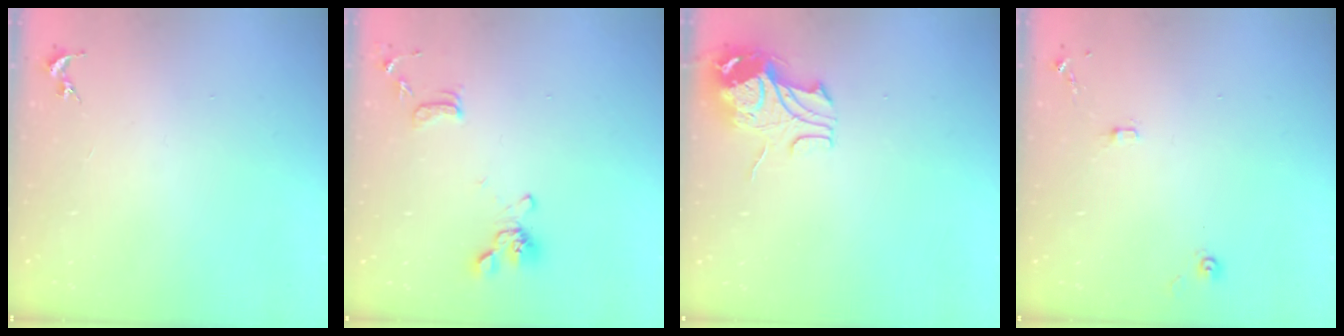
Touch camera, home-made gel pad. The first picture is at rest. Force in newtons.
{"total": 12.0, "press": 11.9, "slide": 1.8}
{"total": 9.8, "press": 9.7, "slide": 1.4}
{"total": 8.0, "press": 8.0, "slide": 0.7}